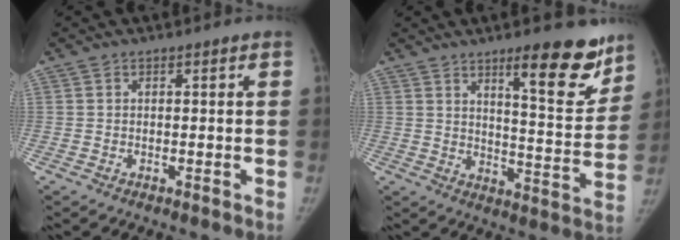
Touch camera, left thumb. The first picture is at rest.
{"total": 14.9, "force": [9.8, 3.7, 10.7], "torque": [-0.105, -0.071, 0.144]}